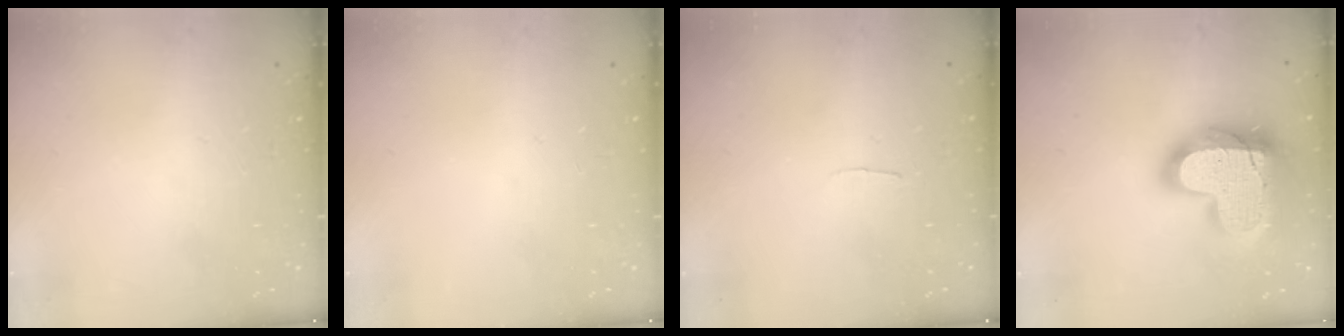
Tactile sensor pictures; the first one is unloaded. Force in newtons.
{"total": 0.0}
{"total": 2.0, "press": 2.0, "slide": 0.2}
{"total": 26.7, "press": 26.6, "slide": 1.8}